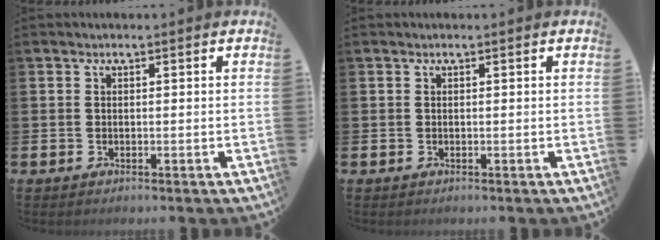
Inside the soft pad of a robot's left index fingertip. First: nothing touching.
{"total": 0.0}